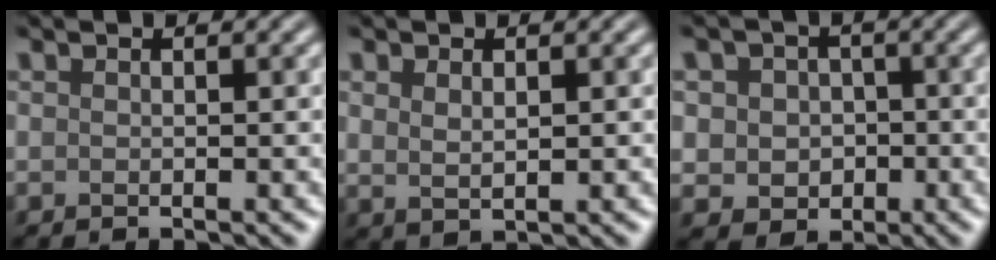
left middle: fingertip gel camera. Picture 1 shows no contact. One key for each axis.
{"total": 1.6, "fx": 0.6, "fy": 0.9, "fz": 1.3, "tx": -0.026, "ty": -0.004, "tz": 0.017}
{"total": 4.3, "fx": 0.0, "fy": 3.9, "fz": 1.8, "tx": -0.022, "ty": 0.010, "tz": -0.017}